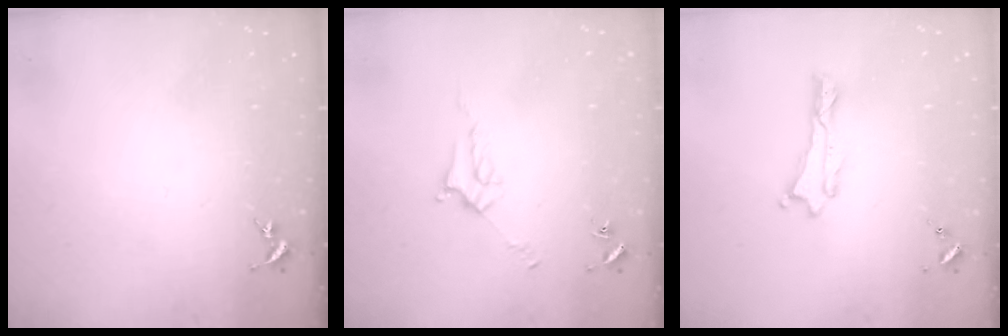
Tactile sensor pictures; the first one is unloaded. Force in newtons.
{"total": 3.5, "press": 3.5, "slide": 0.3}
{"total": 0.0}